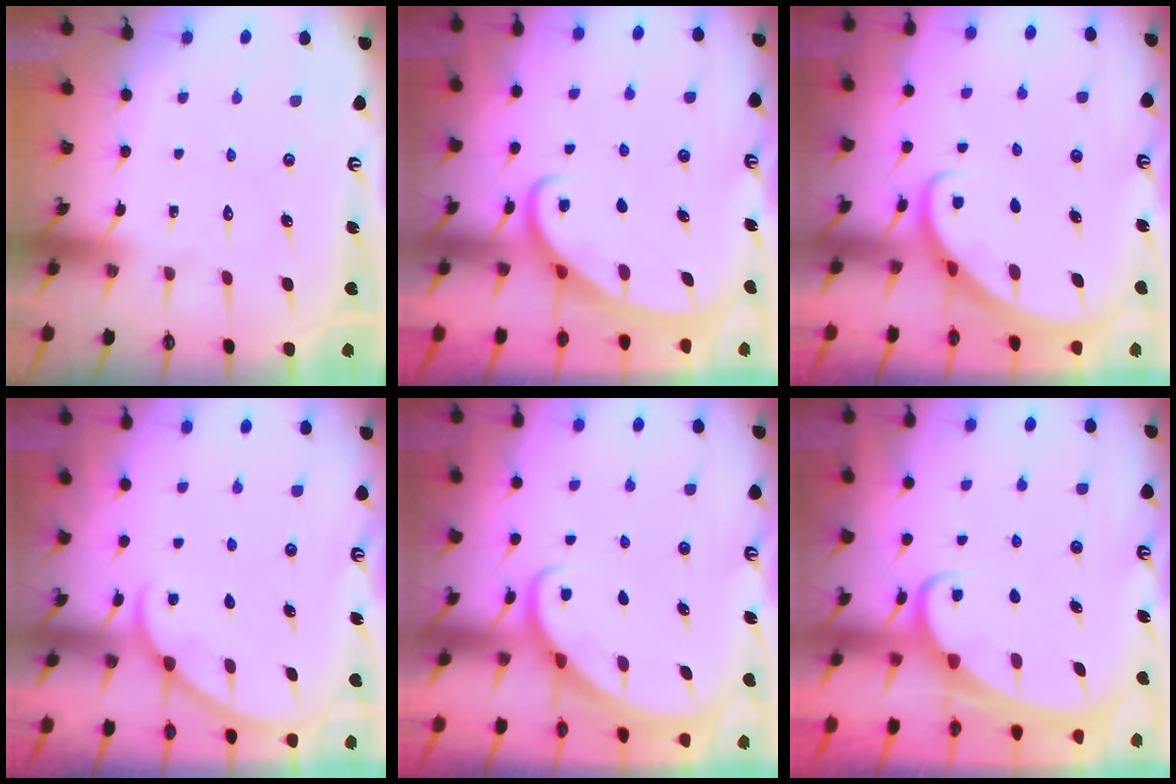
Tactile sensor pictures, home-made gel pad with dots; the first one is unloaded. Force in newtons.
{"total": 2.5, "press": 2.4, "slide": 0.3}
{"total": 2.8, "press": 2.8, "slide": 0.2}
{"total": 3.7, "press": 3.7, "slide": 0.2}
{"total": 2.3, "press": 2.3, "slide": 0.1}
{"total": 2.0, "press": 2.0, "slide": 0.3}